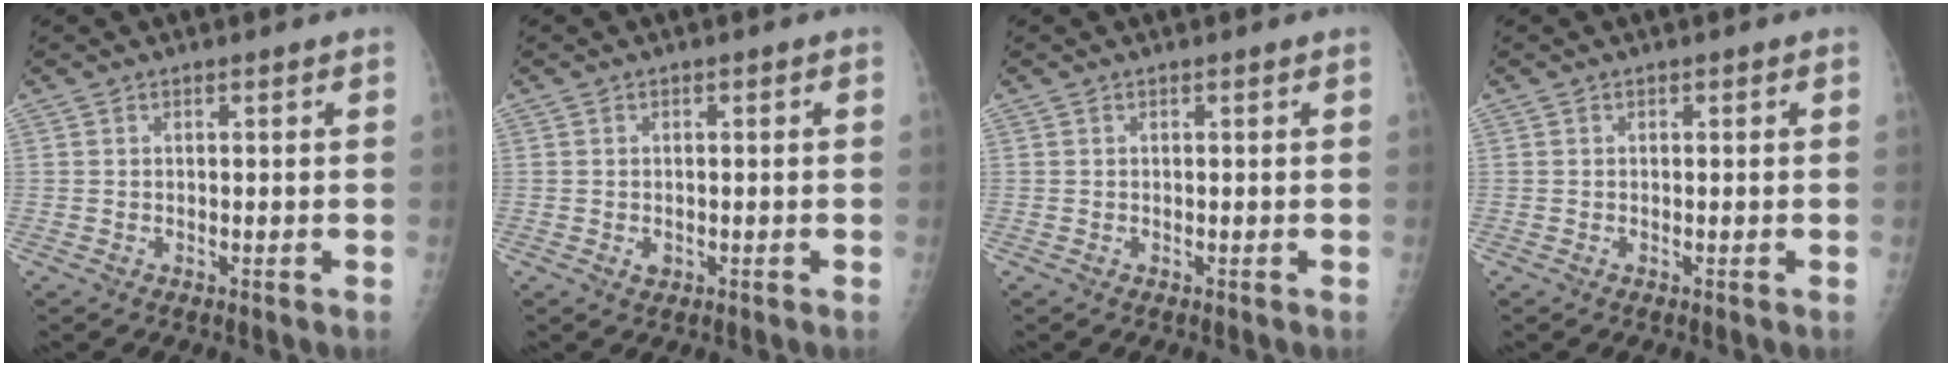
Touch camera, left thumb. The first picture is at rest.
{"total": 1.4, "force": [-0.4, 1.2, 0.7], "torque": [-0.004, 0.001, -0.003]}
{"total": 0.0}
{"total": 0.0}